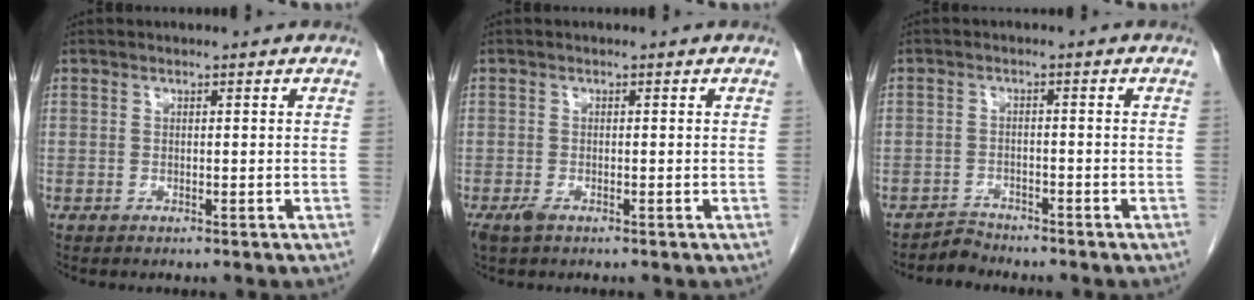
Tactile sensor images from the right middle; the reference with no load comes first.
{"total": 1.7, "force": [-1.0, 0.7, 1.2], "torque": [-0.030, -0.004, -0.016]}
{"total": 1.5, "force": [-1.1, 0.3, -0.9], "torque": [0.020, -0.007, -0.018]}